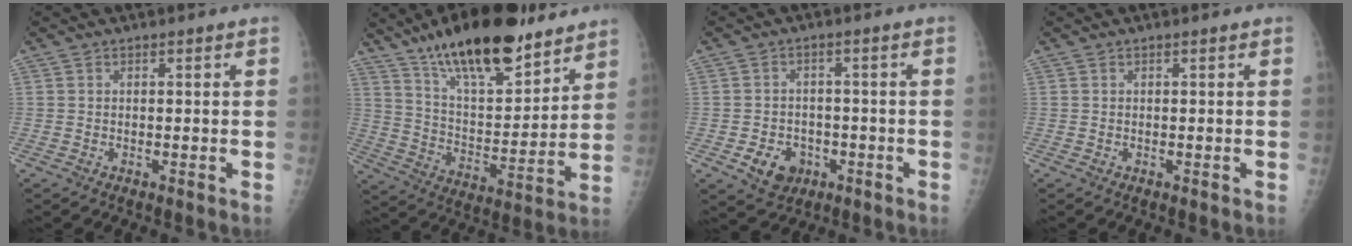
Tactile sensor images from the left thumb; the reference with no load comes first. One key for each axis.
{"total": 21.9, "fx": 15.9, "fy": 7.3, "fz": 13.1, "tx": -0.177, "ty": -0.075, "tz": 0.270}
{"total": 6.2, "fx": -2.4, "fy": 5.0, "fz": 2.8, "tx": -0.027, "ty": 0.014, "tz": -0.030}
{"total": 0.0}